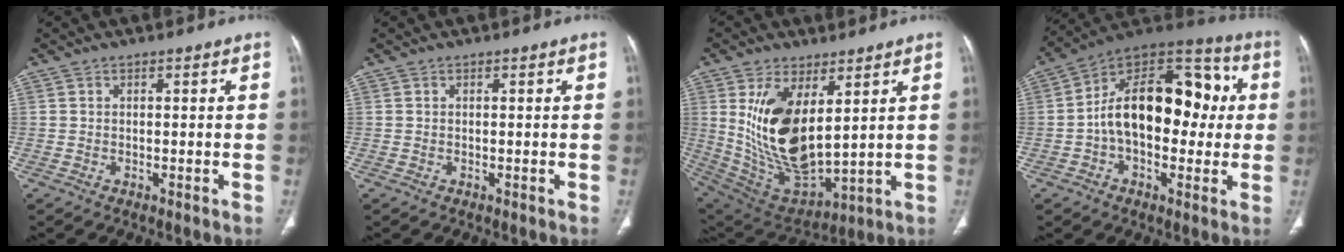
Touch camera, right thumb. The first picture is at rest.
{"total": 0.0}
{"total": 18.2, "force": [4.9, 8.8, 15.2], "torque": [-0.275, -0.031, 0.120]}
{"total": 21.8, "force": [0.8, 13.1, 17.4], "torque": [-0.237, 0.046, 0.005]}